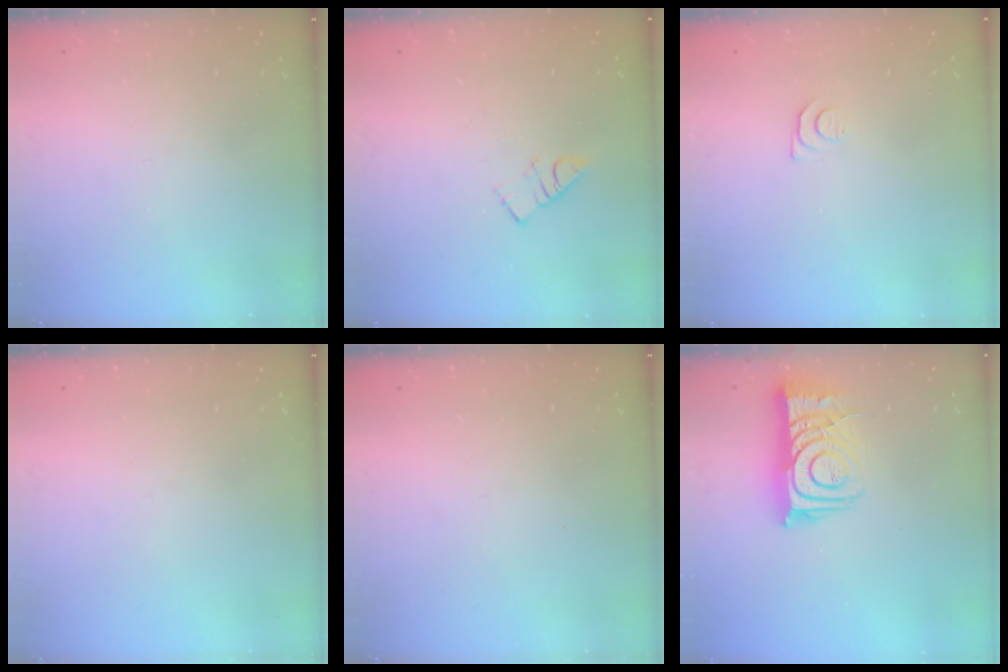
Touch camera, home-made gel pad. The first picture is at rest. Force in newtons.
{"total": 4.0, "press": 4.0, "slide": 0.4}
{"total": 4.0, "press": 4.0, "slide": 0.6}
{"total": 0.0}
{"total": 0.0}
{"total": 10.9, "press": 10.9, "slide": 1.1}